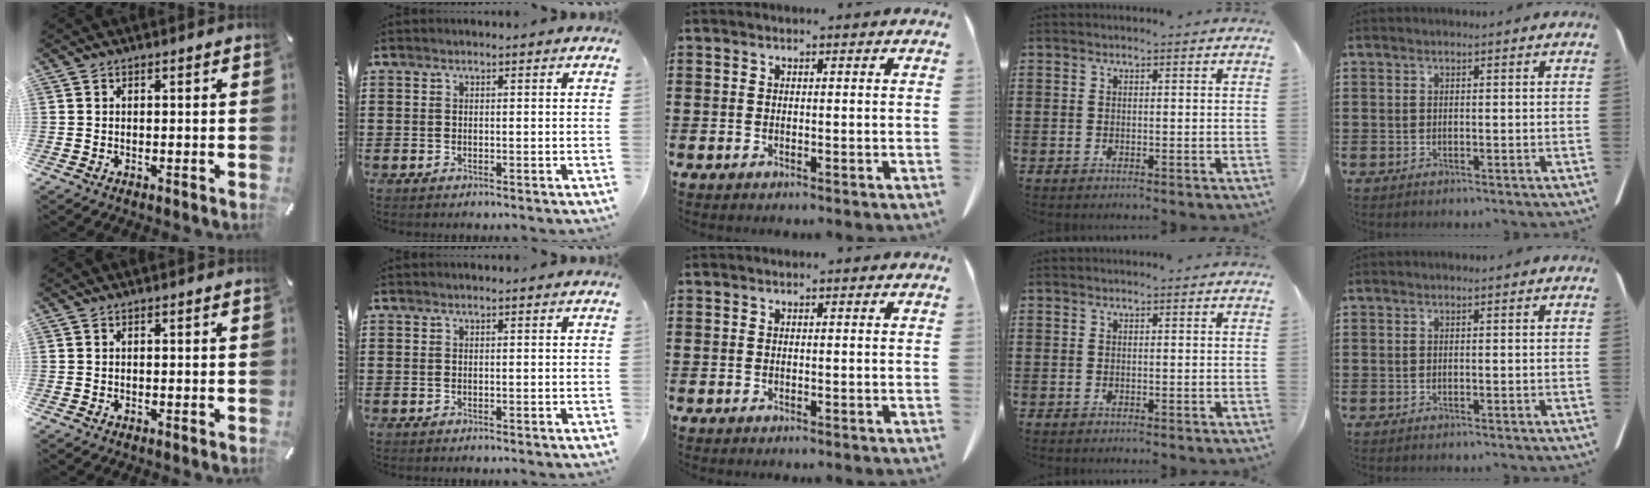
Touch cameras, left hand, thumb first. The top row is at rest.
{}